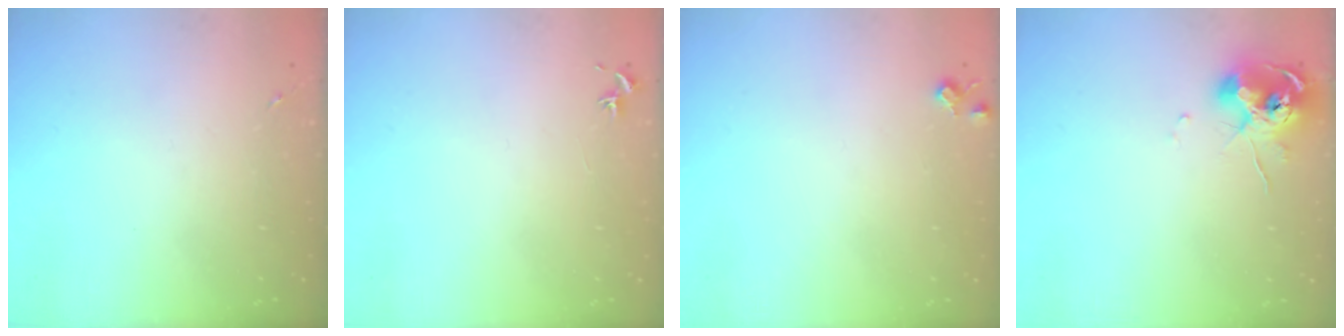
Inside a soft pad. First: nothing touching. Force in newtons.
{"total": 0.8, "press": 0.7, "slide": 0.3}
{"total": 5.7, "press": 5.6, "slide": 0.9}
{"total": 10.3, "press": 10.2, "slide": 1.1}